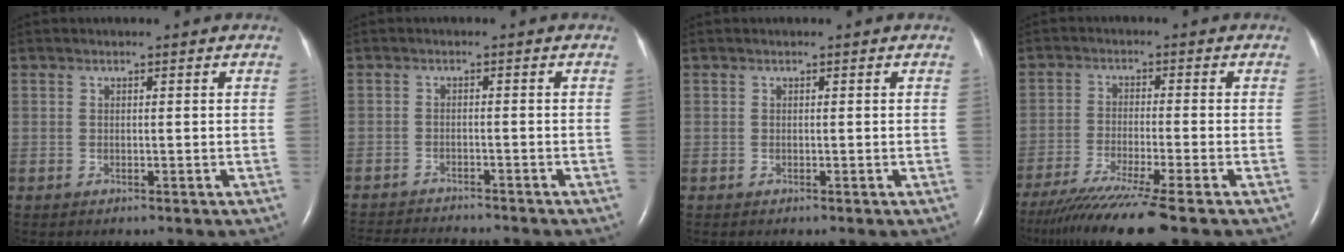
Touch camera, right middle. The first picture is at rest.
{"total": 11.2, "force": [-10.5, 1.5, 3.6], "torque": [-0.064, -0.013, -0.149]}
{"total": 0.0}
{"total": 12.3, "force": [-9.7, -1.6, 7.4], "torque": [-0.120, -0.044, -0.156]}